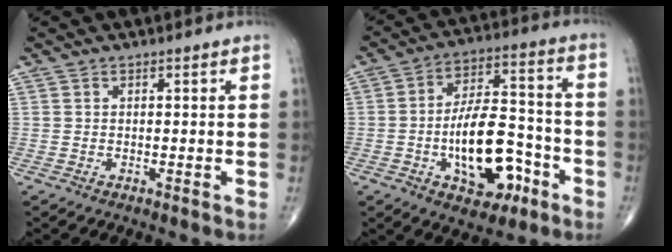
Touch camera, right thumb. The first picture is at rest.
{"total": 16.6, "force": [-5.5, 8.5, 13.1], "torque": [-0.180, 0.044, -0.083]}